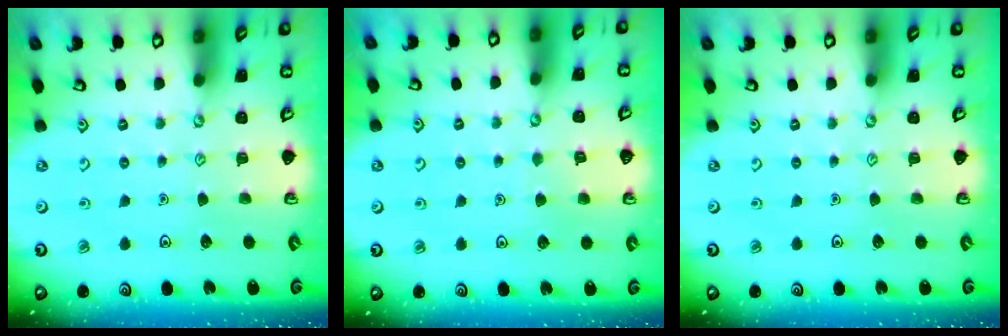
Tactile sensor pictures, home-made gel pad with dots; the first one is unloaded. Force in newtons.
{"total": 2.6, "press": 2.6, "slide": 0.3}
{"total": 0.0}